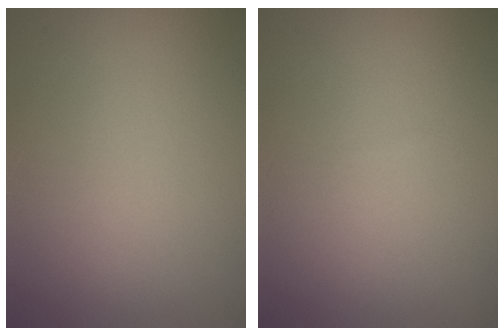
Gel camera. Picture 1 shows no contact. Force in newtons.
{"total": 0.0}